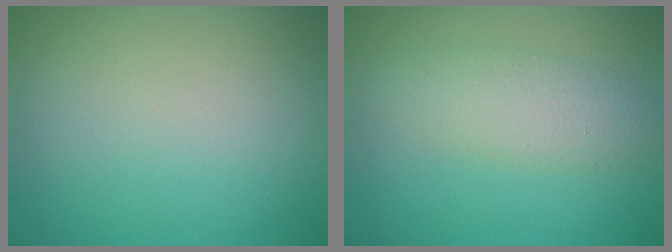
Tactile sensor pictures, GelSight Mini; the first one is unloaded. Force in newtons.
{"total": 2.0, "press": 1.9, "slide": 0.2}